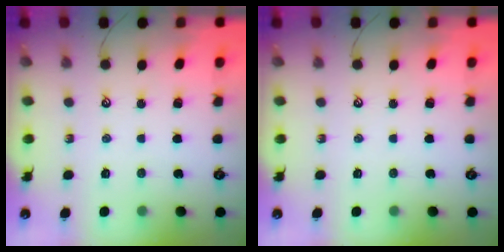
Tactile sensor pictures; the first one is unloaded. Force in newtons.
{"total": 0.0}